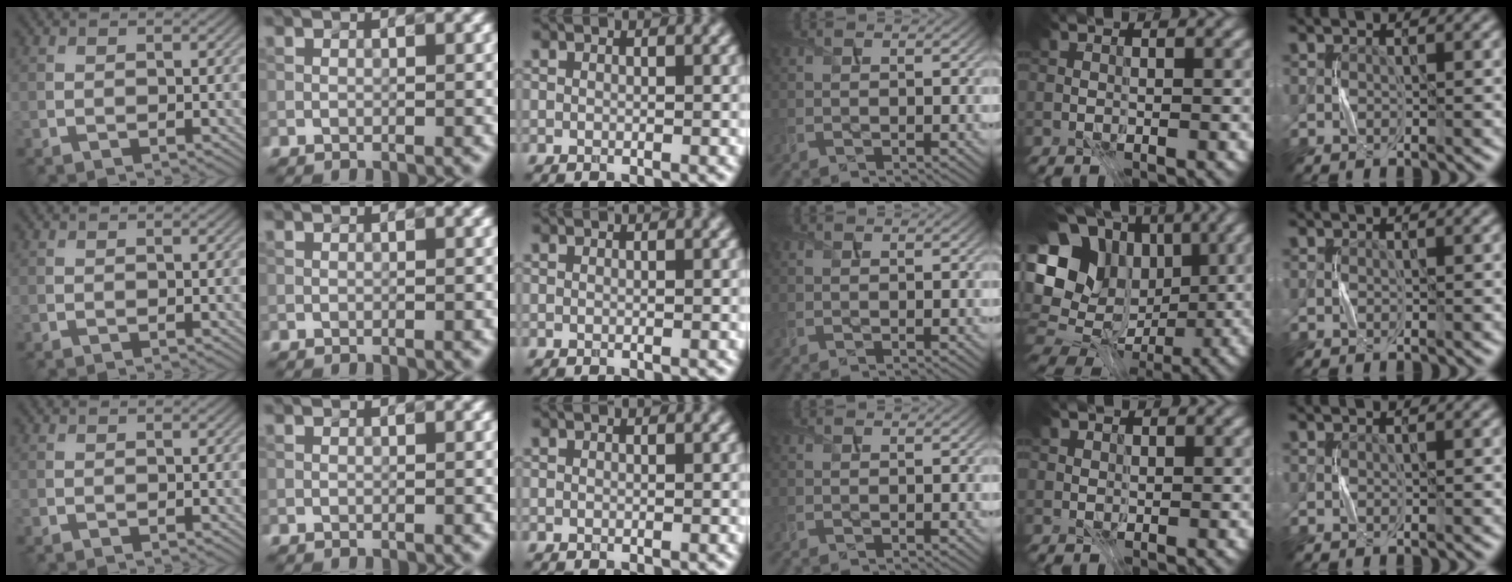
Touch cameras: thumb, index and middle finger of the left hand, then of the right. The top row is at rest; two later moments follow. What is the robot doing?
{"motion": "press", "object": "calculator"}